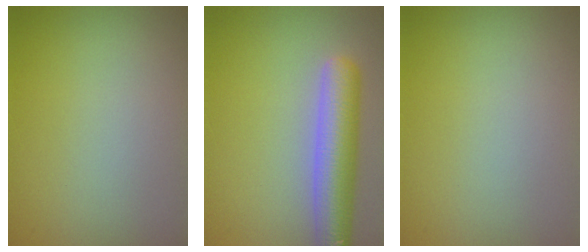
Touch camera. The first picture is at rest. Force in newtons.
{"total": 6.3, "press": 6.3, "slide": 0.3}
{"total": 0.0}